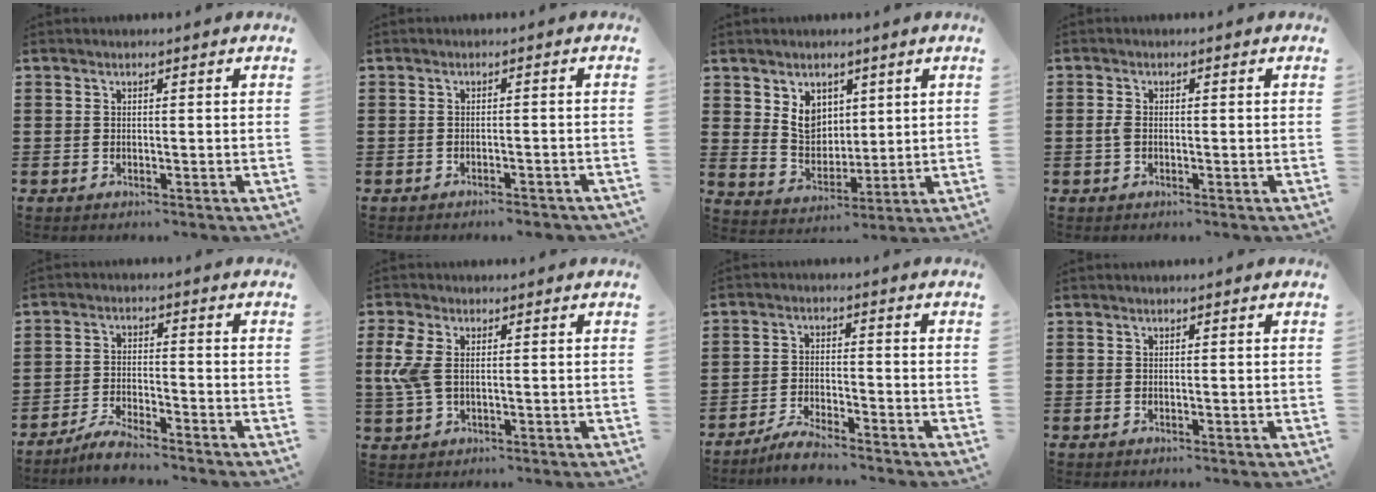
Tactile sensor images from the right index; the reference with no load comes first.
{"total": 1.4, "force": [-1.4, 0.0, 0.3], "torque": [-0.008, 0.001, -0.027]}
{"total": 6.2, "force": [3.0, 4.8, 2.3], "torque": [-0.059, 0.008, 0.057]}
{"total": 1.6, "force": [-0.3, 0.9, 1.3], "torque": [-0.034, 0.000, -0.008]}
{"total": 3.9, "force": [-3.7, 0.2, 1.1], "torque": [-0.027, 0.007, -0.076]}
{"total": 5.4, "force": [0.8, 3.0, 4.5], "torque": [-0.128, -0.003, 0.003]}
{"total": 3.8, "force": [-3.7, 0.2, 0.9], "torque": [-0.018, 0.008, -0.072]}
{"total": 0.0}